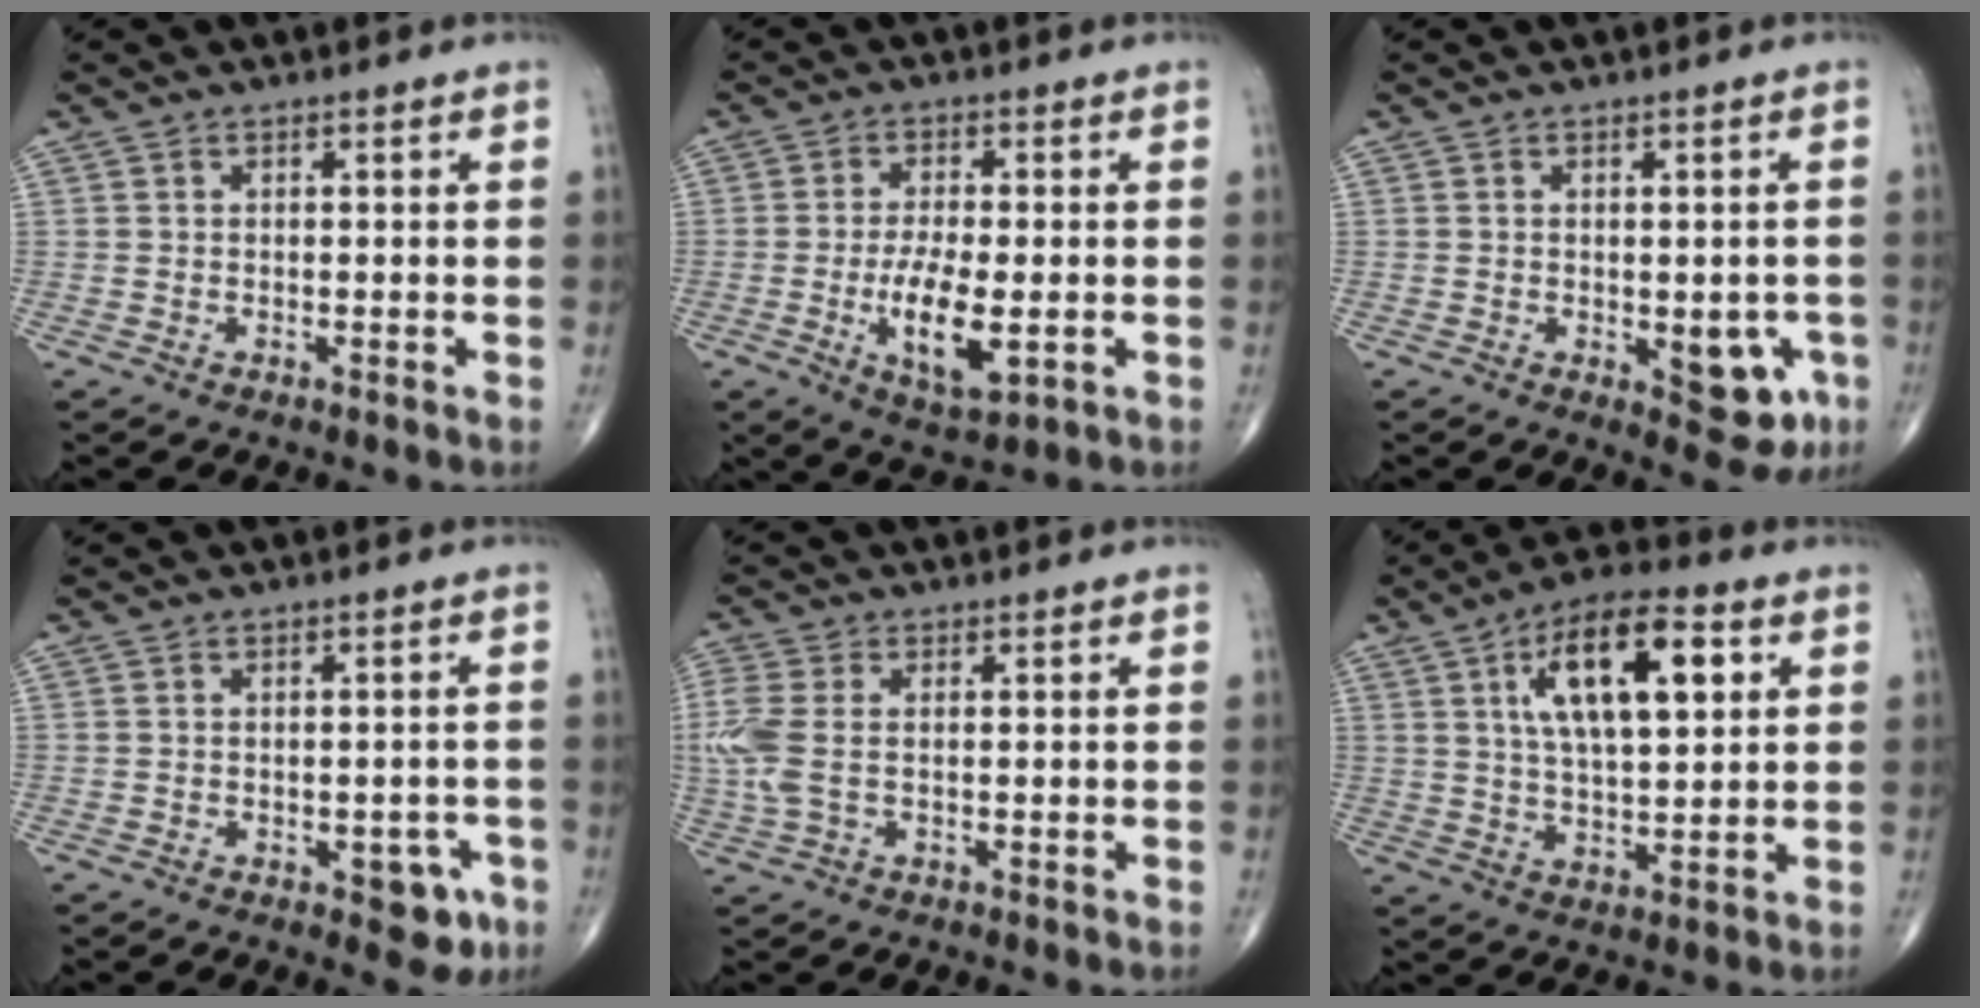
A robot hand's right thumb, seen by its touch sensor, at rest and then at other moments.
{"total": 9.7, "force": [-2.1, 3.7, 8.6], "torque": [-0.152, -0.009, -0.031]}
{"total": 7.8, "force": [-2.1, 3.9, 6.4], "torque": [-0.046, -0.001, -0.016]}
{"total": 5.2, "force": [-2.3, 2.8, 3.7], "torque": [-0.017, 0.009, -0.023]}
{"total": 6.6, "force": [0.0, 3.8, 5.4], "torque": [-0.163, 0.003, -0.001]}
{"total": 15.4, "force": [5.0, 6.3, 13.2], "torque": [-0.208, -0.001, 0.080]}